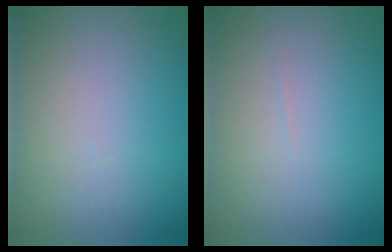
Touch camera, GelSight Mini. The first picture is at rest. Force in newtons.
{"total": 0.0}